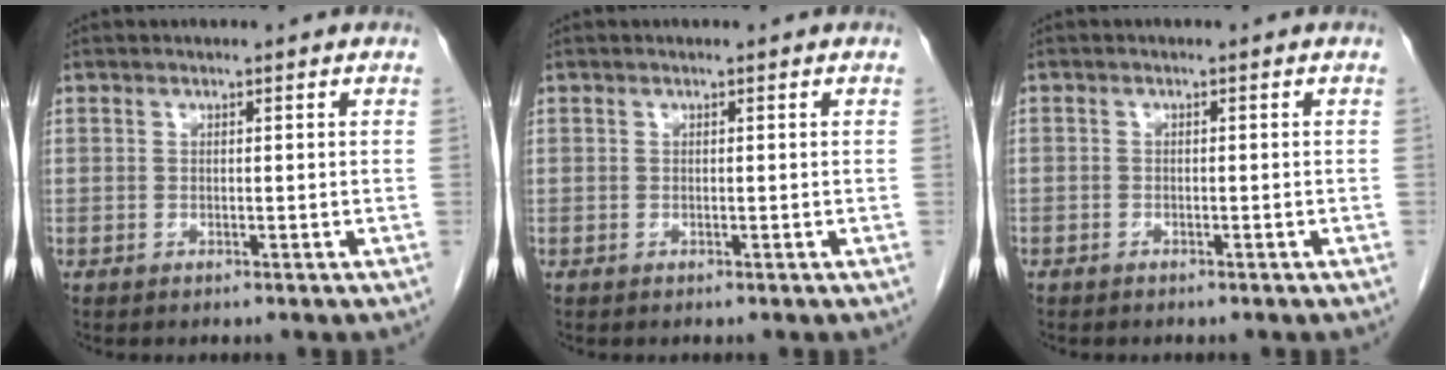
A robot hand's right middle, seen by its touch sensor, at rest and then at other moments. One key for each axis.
{"total": 0.0}
{"total": 0.8, "fx": -0.6, "fy": 0.5, "fz": 0.1, "tx": -0.008, "ty": 0.003, "tz": -0.012}